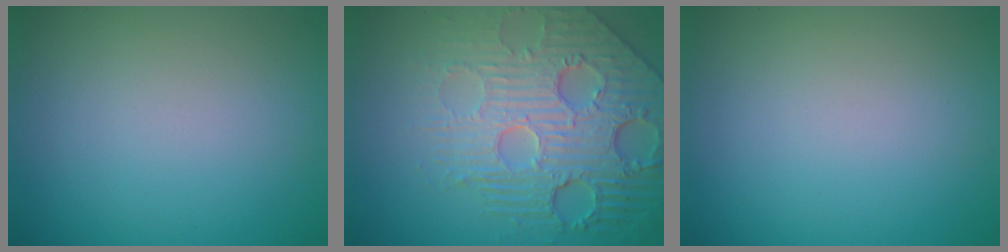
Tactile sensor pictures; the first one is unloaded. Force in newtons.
{"total": 8.1, "press": 5.8, "slide": 5.7}
{"total": 0.0}